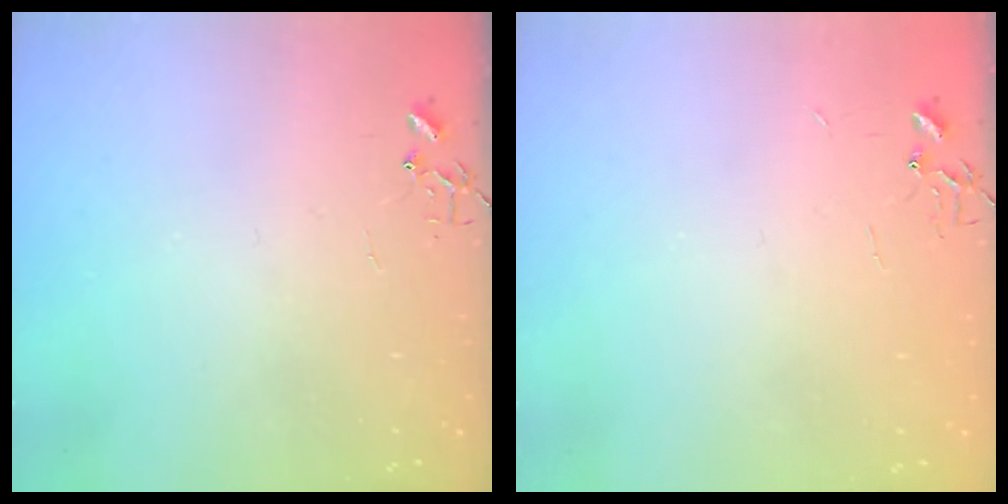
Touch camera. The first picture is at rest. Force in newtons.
{"total": 1.7, "press": 1.7, "slide": 0.2}